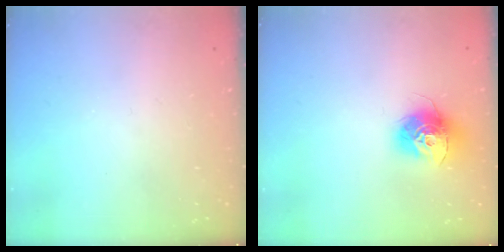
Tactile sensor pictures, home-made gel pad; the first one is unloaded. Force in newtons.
{"total": 13.0, "press": 13.0, "slide": 1.0}